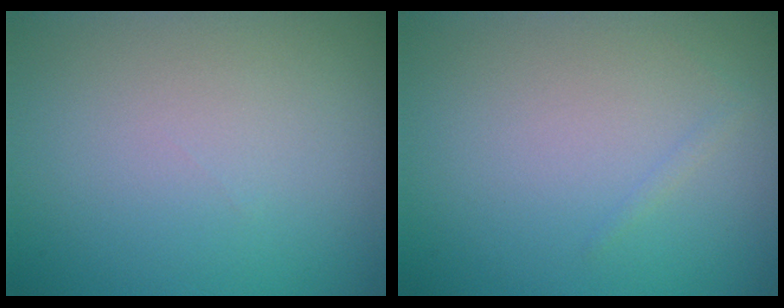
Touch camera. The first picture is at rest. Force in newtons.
{"total": 0.5, "press": 0.5, "slide": 0.0}